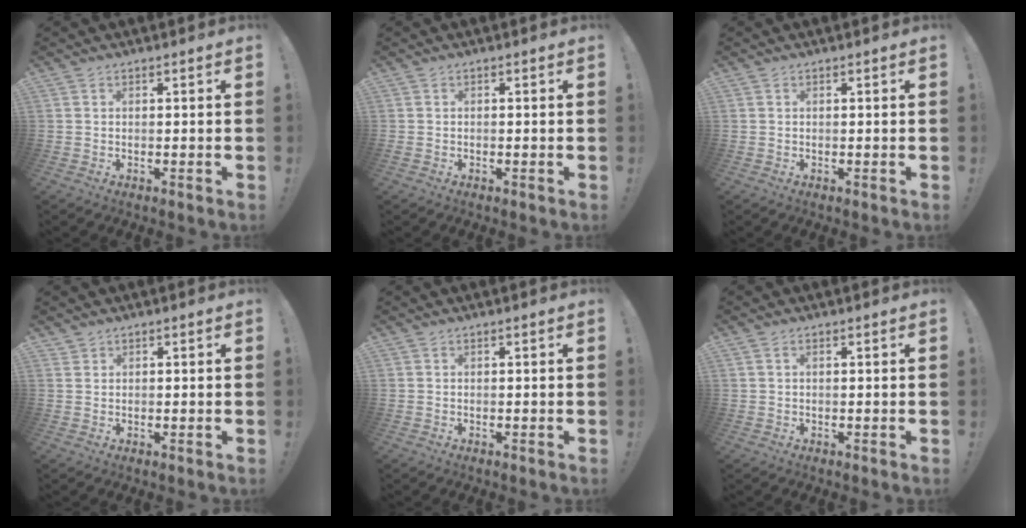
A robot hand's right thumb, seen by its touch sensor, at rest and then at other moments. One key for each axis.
{"total": 0.0}
{"total": 0.0}
{"total": 1.1, "fx": 1.0, "fy": 0.5, "fz": -0.1, "tx": 0.001, "ty": 0.000, "tz": 0.019}
{"total": 0.0}
{"total": 0.8, "fx": 0.3, "fy": 0.5, "fz": 0.5, "tx": -0.010, "ty": 0.001, "tz": 0.005}